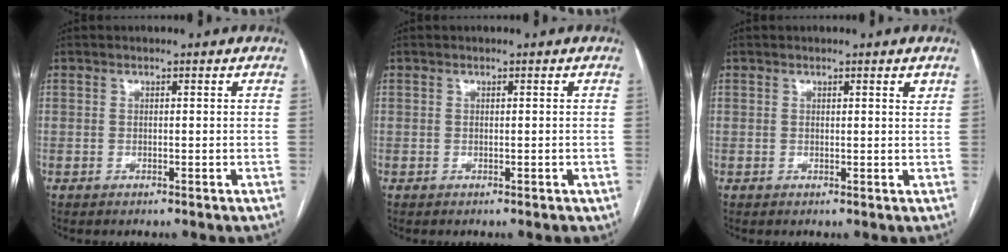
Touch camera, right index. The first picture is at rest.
{"total": 0.6, "force": [-0.4, 0.2, 0.4], "torque": [-0.005, -0.001, -0.003]}
{"total": 1.0, "force": [0.7, 0.1, 0.8], "torque": [-0.009, -0.002, 0.006]}